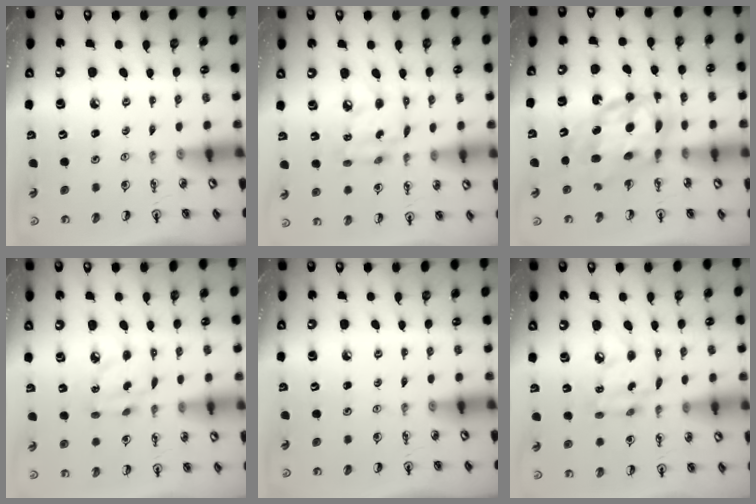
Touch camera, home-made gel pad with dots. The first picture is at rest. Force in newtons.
{"total": 8.5, "press": 8.5, "slide": 0.5}
{"total": 10.3, "press": 10.3, "slide": 0.9}
{"total": 5.7, "press": 5.7, "slide": 0.2}
{"total": 0.0}
{"total": 8.5, "press": 8.5, "slide": 0.5}